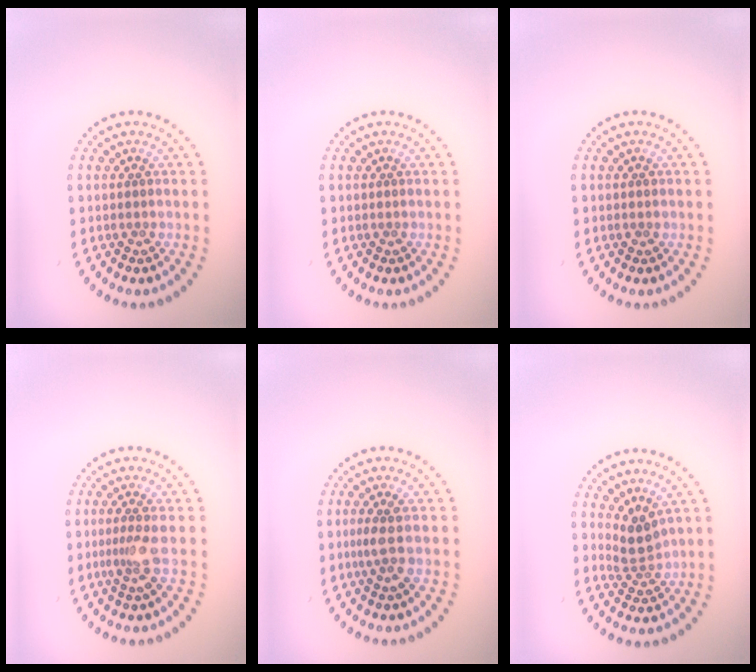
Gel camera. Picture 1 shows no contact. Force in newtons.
{"total": 0.0}
{"total": 0.6, "press": 0.6, "slide": 0.2}
{"total": 2.0, "press": 1.5, "slide": 1.3}
{"total": 1.8, "press": 1.3, "slide": 1.3}
{"total": 2.5, "press": 1.8, "slide": 1.7}